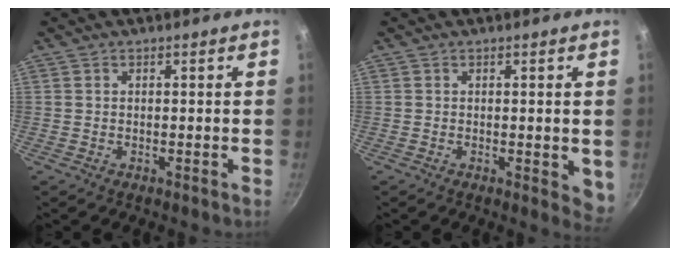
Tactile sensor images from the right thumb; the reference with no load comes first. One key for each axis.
{"total": 4.1, "fx": -0.1, "fy": 1.8, "fz": 3.6, "tx": -0.038, "ty": -0.011, "tz": 0.000}